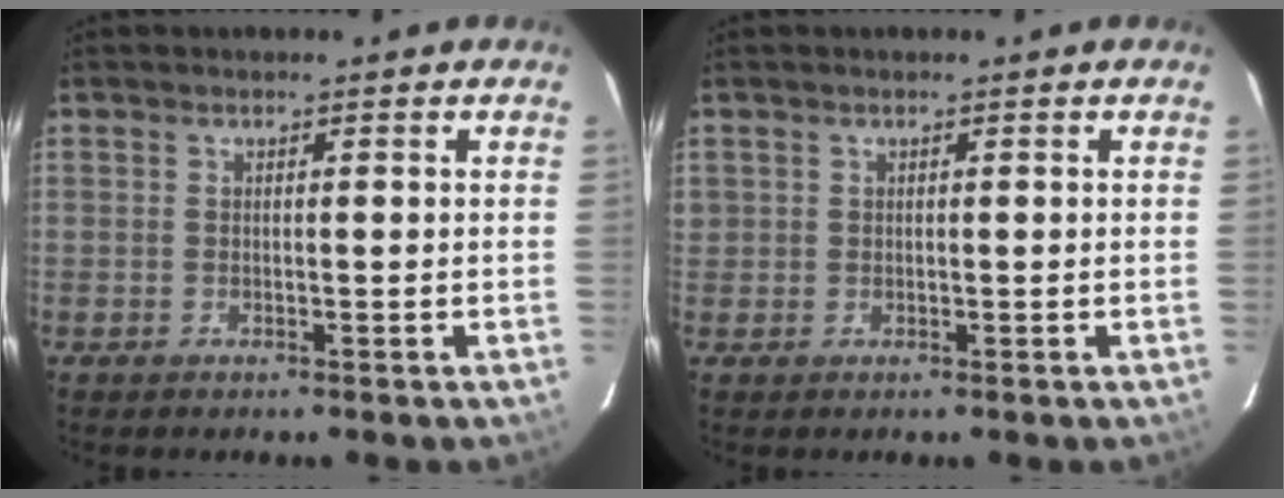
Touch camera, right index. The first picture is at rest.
{"total": 2.2, "force": [0.5, 2.1, 0.5], "torque": [-0.012, 0.014, 0.013]}